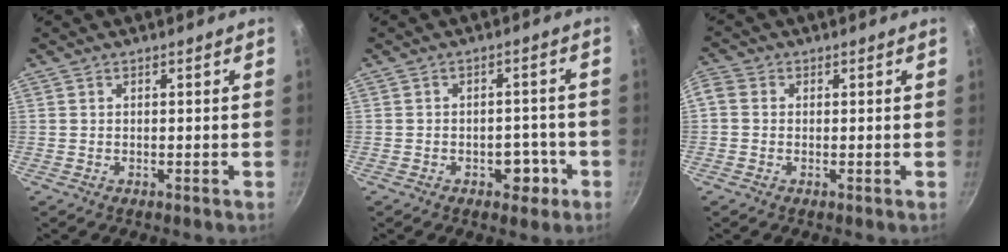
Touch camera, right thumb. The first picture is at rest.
{"total": 4.9, "force": [-2.1, 3.4, 2.8], "torque": [-0.005, 0.023, -0.021]}
{"total": 2.6, "force": [-0.2, 2.3, 1.3], "torque": [-0.028, 0.009, -0.015]}